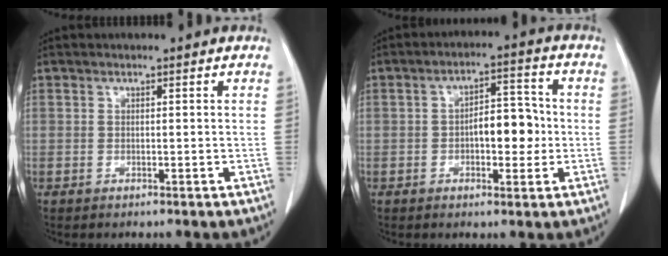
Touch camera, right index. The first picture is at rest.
{"total": 6.8, "force": [-0.8, 3.1, 6.0], "torque": [-0.090, 0.018, -0.011]}